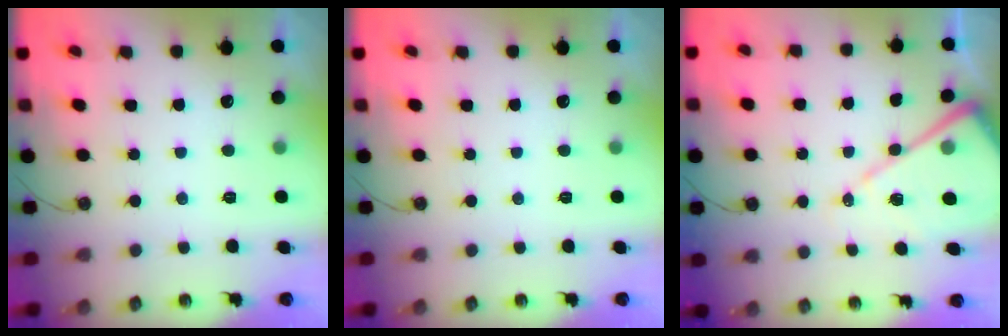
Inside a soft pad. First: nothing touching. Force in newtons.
{"total": 0.0}
{"total": 14.0, "press": 13.9, "slide": 1.3}